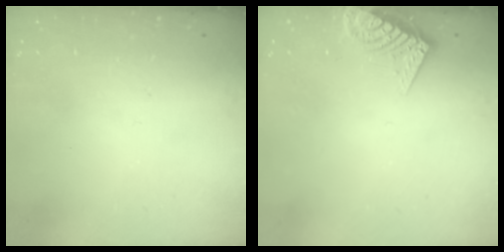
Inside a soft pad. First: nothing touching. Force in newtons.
{"total": 9.6, "press": 9.6, "slide": 0.5}